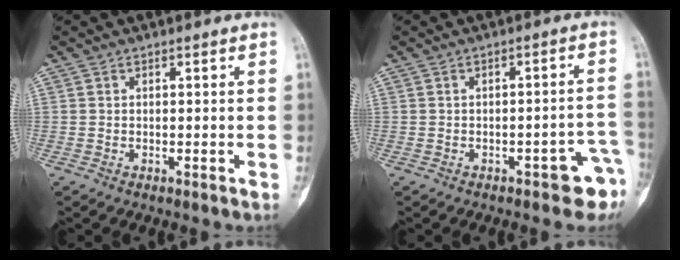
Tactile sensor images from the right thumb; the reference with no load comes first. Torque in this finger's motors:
{"motor_torque": [1.37, 0.44, 0.60, -0.74, 0.08]}